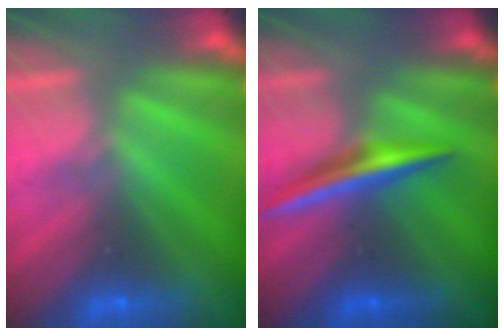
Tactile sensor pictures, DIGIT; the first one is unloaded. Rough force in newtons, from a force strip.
{"total": 1.9}